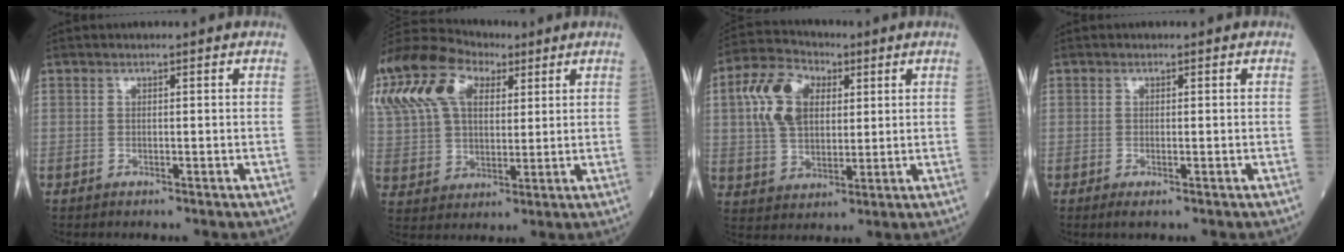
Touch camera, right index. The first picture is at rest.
{"total": 24.9, "force": [12.0, 15.6, 15.3], "torque": [-0.395, 0.093, 0.224]}
{"total": 11.5, "force": [3.3, 7.2, 8.3], "torque": [-0.190, 0.031, 0.063]}
{"total": 1.1, "force": [-0.5, 0.1, 1.0], "torque": [-0.016, -0.004, -0.007]}